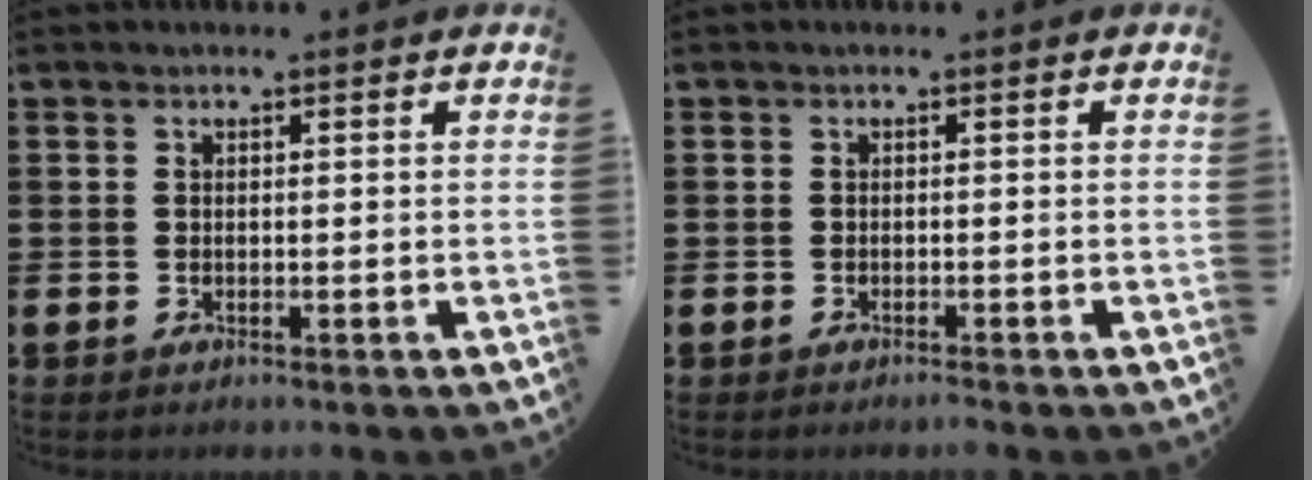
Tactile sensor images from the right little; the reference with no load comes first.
{"total": 0.5, "force": [-0.5, 0.0, 0.2], "torque": [-0.004, -0.004, -0.009]}